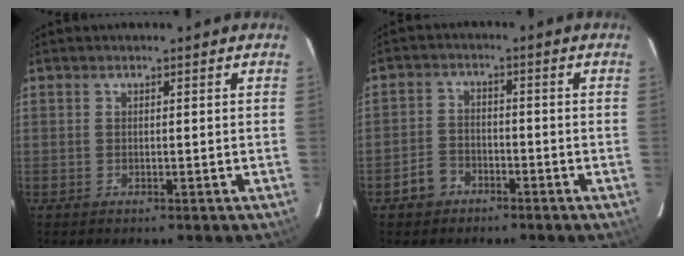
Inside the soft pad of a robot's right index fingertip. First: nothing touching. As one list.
[{"total": 5.3, "force": [-2.9, 4.4, 0.9], "torque": [-0.017, 0.014, -0.043]}]